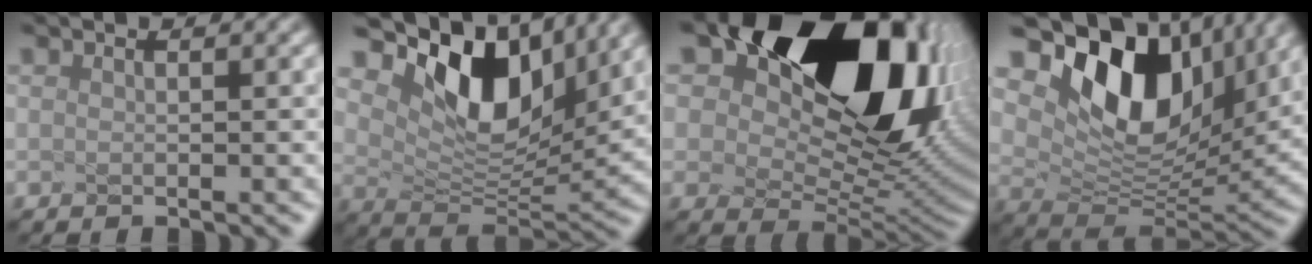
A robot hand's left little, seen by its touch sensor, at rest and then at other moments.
{"total": 7.3, "force": [2.8, 4.2, 5.2], "torque": [-0.125, -0.023, 0.093]}
{"total": 14.5, "force": [5.6, 9.2, 9.7], "torque": [-0.169, 0.000, 0.139]}
{"total": 8.5, "force": [2.8, 5.3, 6.0], "torque": [-0.138, -0.025, 0.095]}